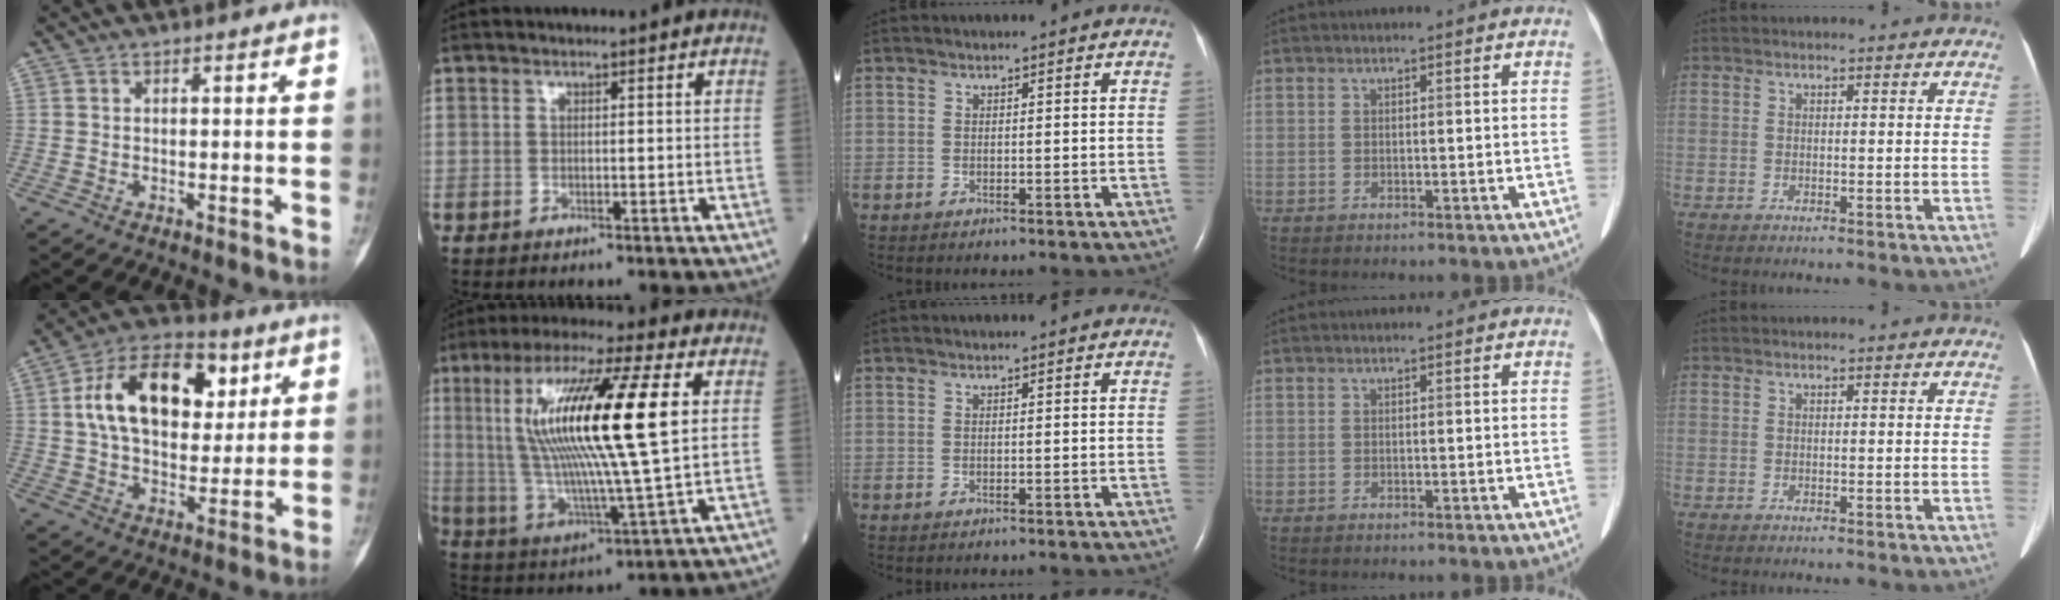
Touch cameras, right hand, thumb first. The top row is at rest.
{"thumb": {"total": 19.7, "force": [5.9, 12.3, 14.2], "torque": [-0.200, 0.001, 0.094]}, "index": {"total": 21.1, "force": [4.6, 1.4, 20.6], "torque": [-0.402, 0.010, 0.069]}, "middle": {"total": 0.8, "force": [-0.7, 0.2, 0.3], "torque": [-0.007, -0.001, -0.008]}}